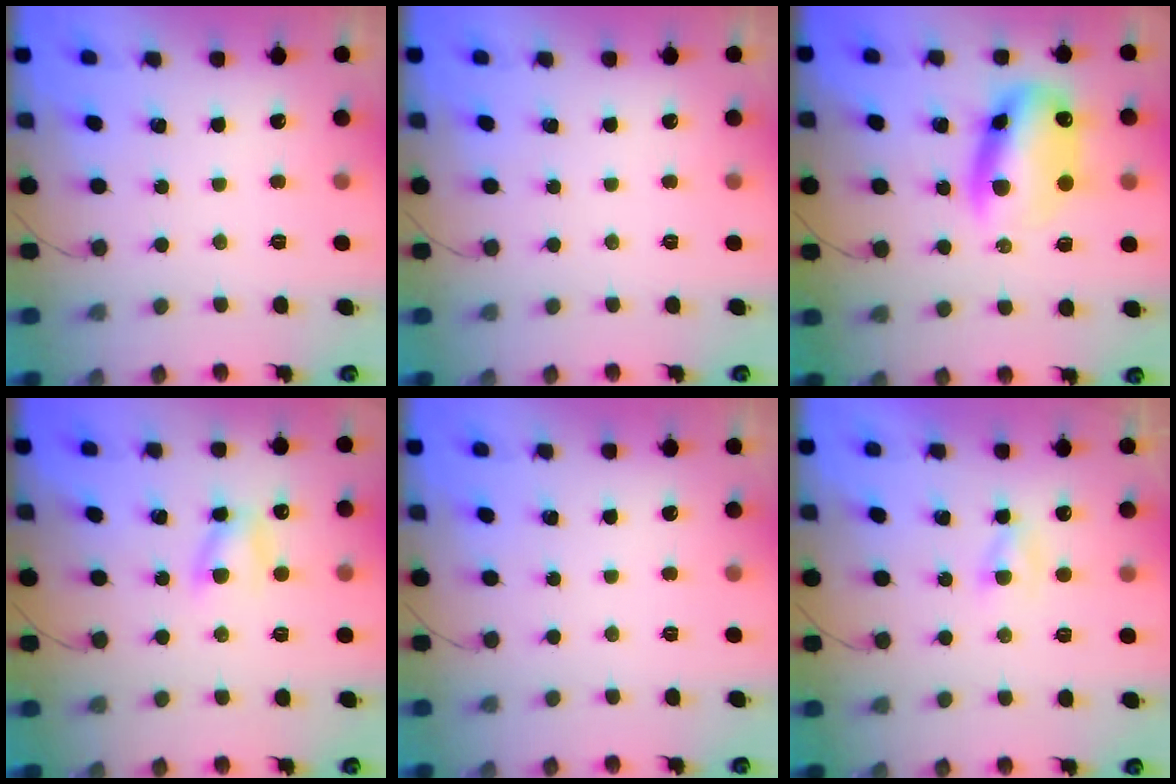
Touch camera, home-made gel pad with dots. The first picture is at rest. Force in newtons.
{"total": 0.0}
{"total": 12.3, "press": 11.9, "slide": 2.9}
{"total": 5.9, "press": 5.8, "slide": 1.4}
{"total": 0.0}
{"total": 2.2, "press": 2.2, "slide": 0.5}